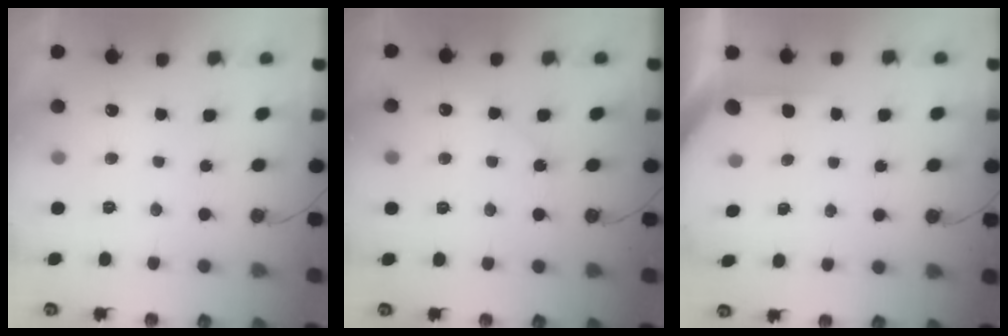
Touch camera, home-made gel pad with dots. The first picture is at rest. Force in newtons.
{"total": 5.5, "press": 5.4, "slide": 0.9}
{"total": 2.3, "press": 2.3, "slide": 0.3}